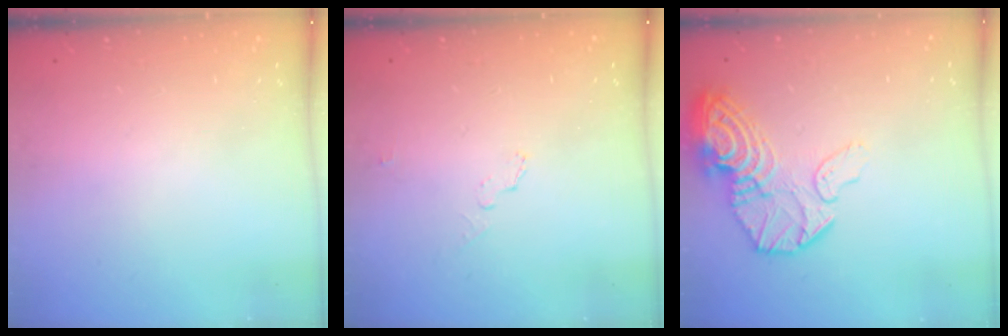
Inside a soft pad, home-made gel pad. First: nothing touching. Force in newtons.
{"total": 4.2, "press": 3.6, "slide": 2.1}
{"total": 17.4, "press": 16.7, "slide": 5.1}